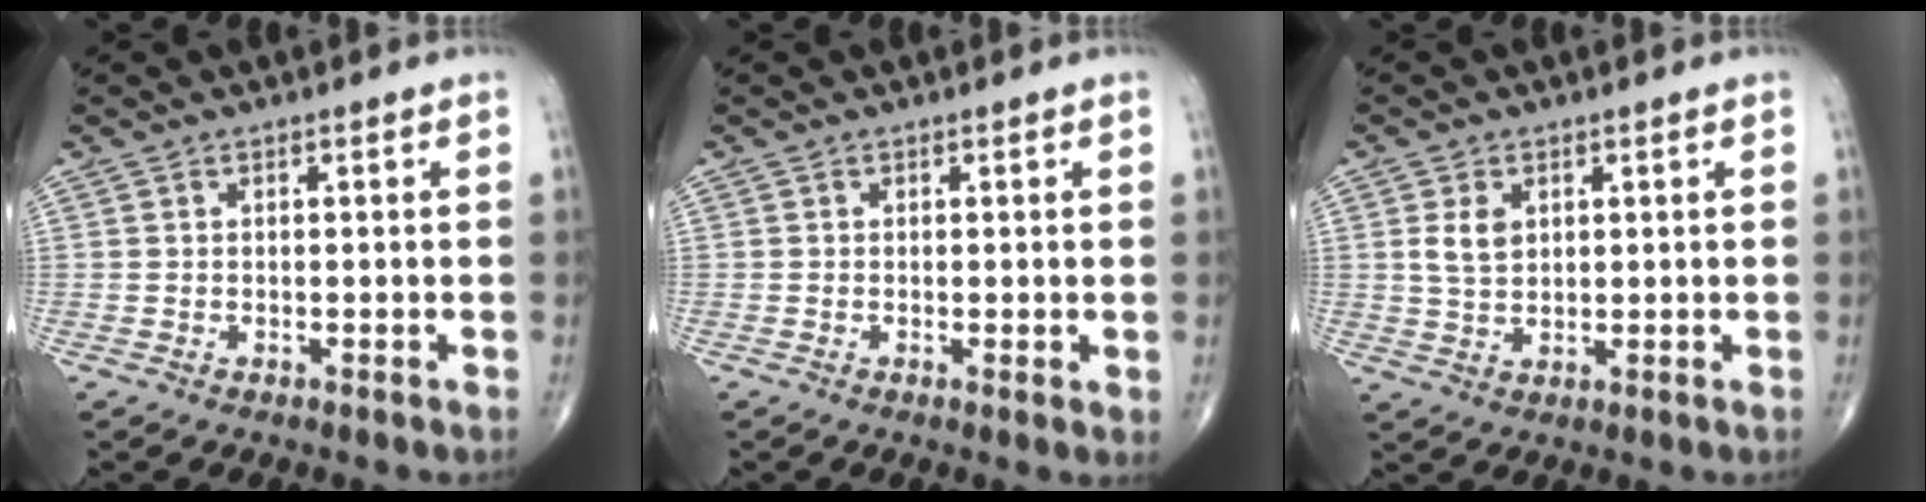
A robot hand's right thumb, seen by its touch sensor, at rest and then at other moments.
{"total": 1.2, "force": [0.1, 0.3, 1.2], "torque": [-0.020, -0.006, -0.002]}
{"total": 4.3, "force": [1.3, 3.0, 2.8], "torque": [-0.043, -0.007, 0.028]}